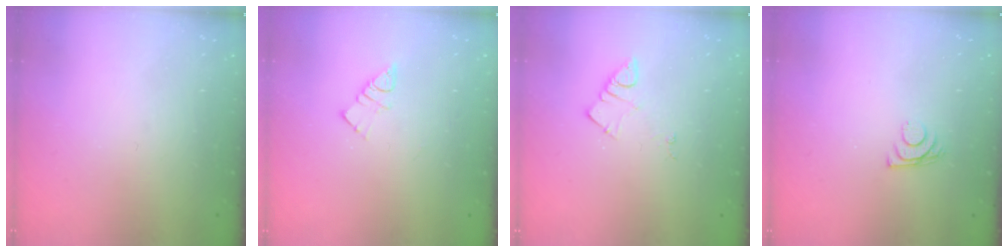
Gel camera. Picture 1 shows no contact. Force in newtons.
{"total": 5.7, "press": 5.6, "slide": 0.6}
{"total": 3.8, "press": 3.8, "slide": 0.5}
{"total": 7.2, "press": 7.2, "slide": 0.6}